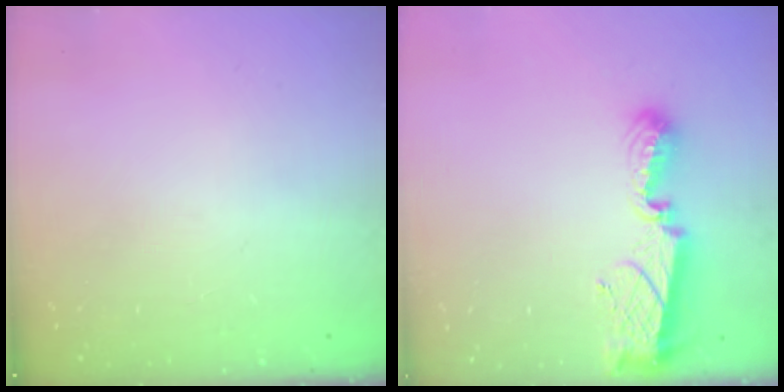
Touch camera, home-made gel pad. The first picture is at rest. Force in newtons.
{"total": 9.4, "press": 9.4, "slide": 0.8}